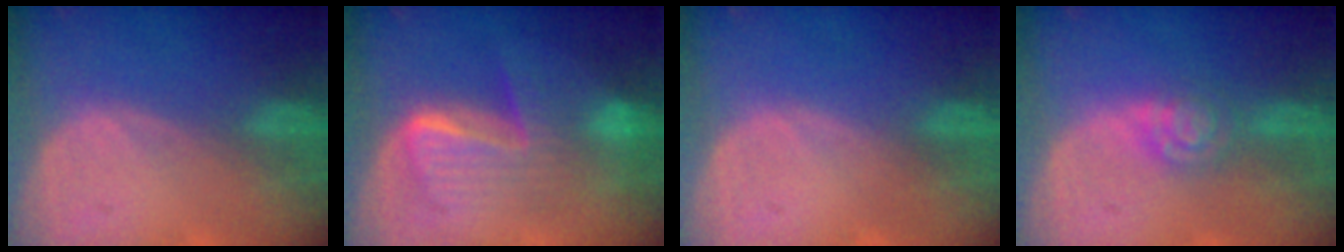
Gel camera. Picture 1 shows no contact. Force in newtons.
{"total": 8.6, "press": 8.5, "slide": 0.5}
{"total": 0.0}
{"total": 4.7, "press": 4.0, "slide": 2.5}